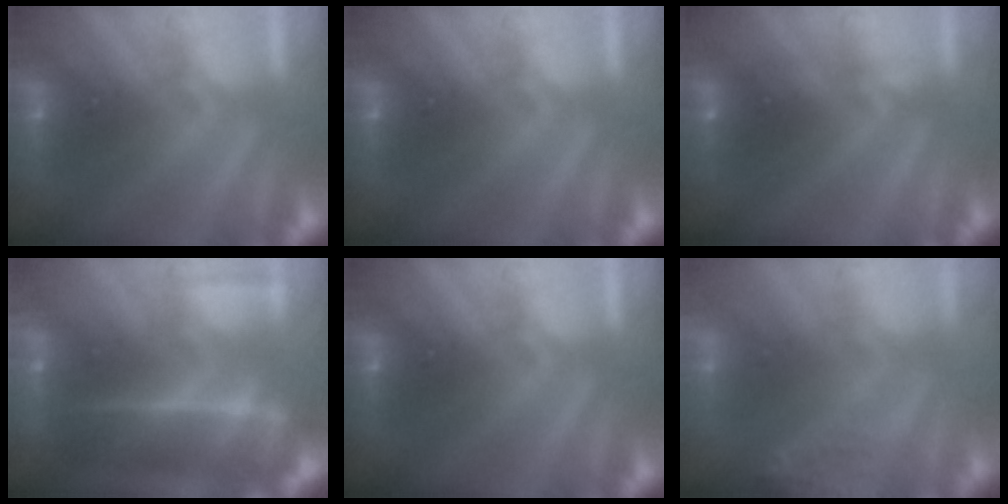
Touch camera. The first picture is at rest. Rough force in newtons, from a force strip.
{"total": 0.0}
{"total": 2.3}
{"total": 7.6}
{"total": 0.0}
{"total": 9.0}